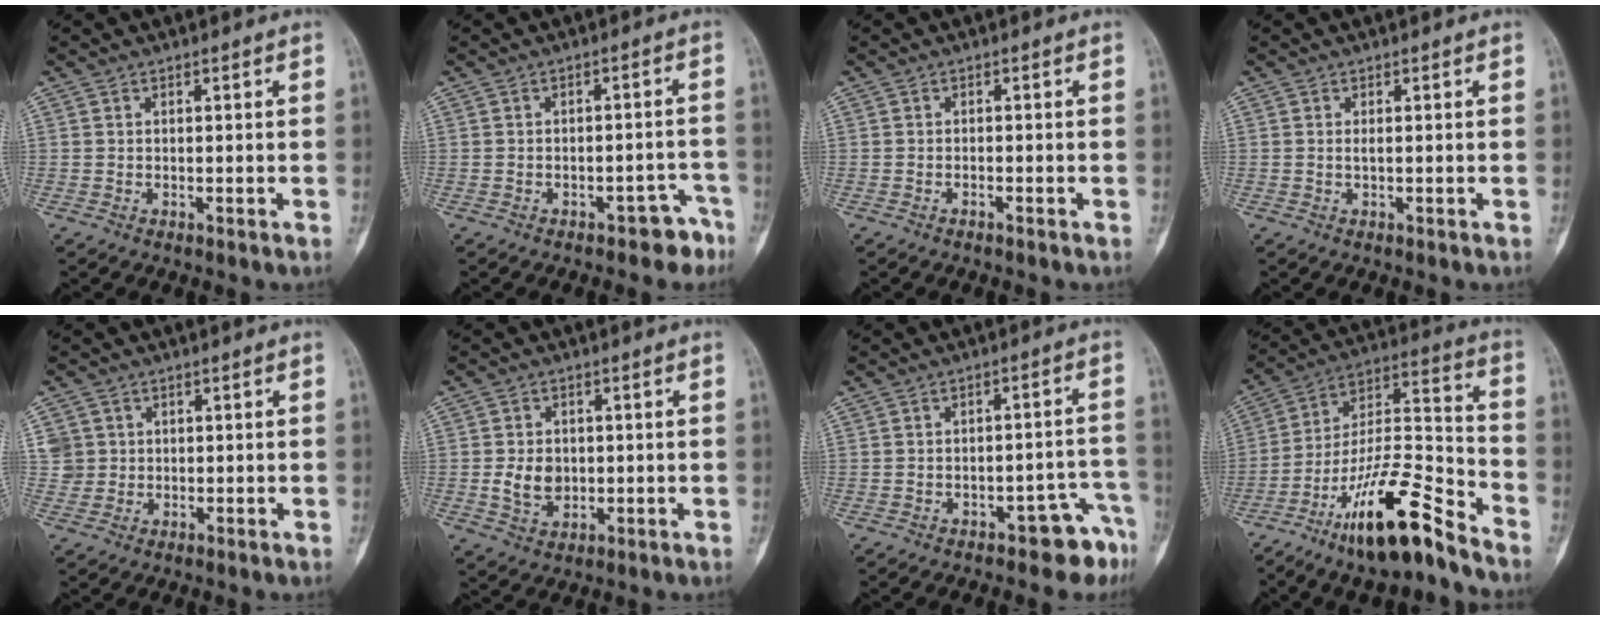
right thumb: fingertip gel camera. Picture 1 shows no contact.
{"total": 4.9, "force": [-3.5, 2.7, 2.2], "torque": [-0.008, 0.043, -0.040]}
{"total": 0.6, "force": [-0.5, 0.1, 0.3], "torque": [-0.013, 0.006, -0.008]}
{"total": 0.5, "force": [0.0, 0.1, 0.5], "torque": [-0.017, -0.002, 0.000]}
{"total": 3.6, "force": [0.9, 3.4, 0.3], "torque": [0.016, 0.000, 0.019]}
{"total": 5.6, "force": [-0.3, 4.3, 3.6], "torque": [-0.050, -0.002, 0.002]}
{"total": 6.6, "force": [-4.6, 3.0, 3.7], "torque": [-0.015, 0.056, -0.055]}
{"total": 19.1, "force": [-13.2, 4.4, 13.1], "torque": [-0.228, 0.092, -0.234]}